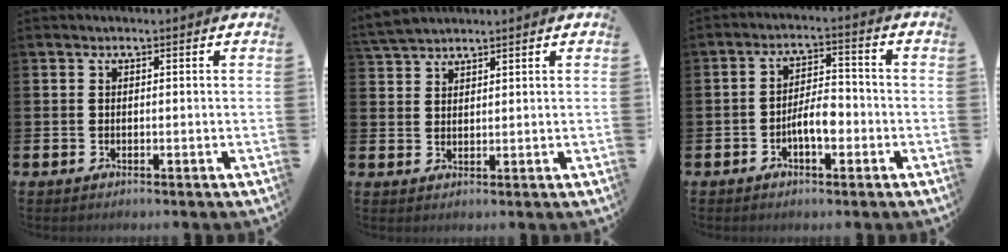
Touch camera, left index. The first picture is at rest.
{"total": 3.4, "force": [3.3, 0.5, 0.3], "torque": [-0.015, -0.009, 0.063]}
{"total": 4.5, "force": [-1.7, 1.9, 3.7], "torque": [-0.061, 0.011, -0.034]}